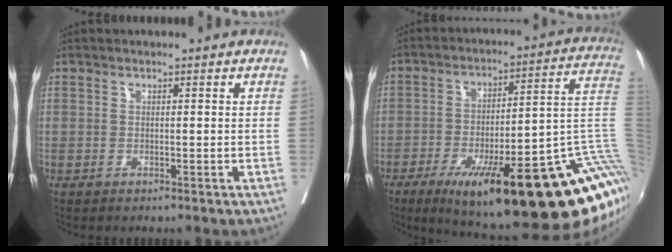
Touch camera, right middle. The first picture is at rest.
{"total": 33.3, "force": [-13.9, 5.3, 29.8], "torque": [-0.286, 0.009, -0.197]}